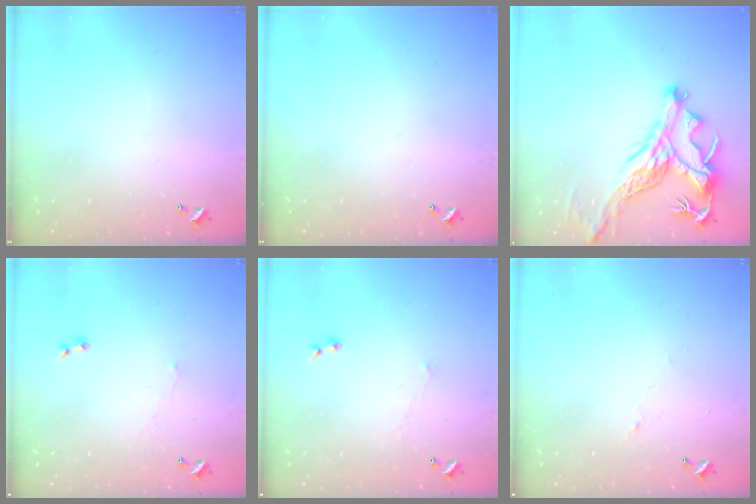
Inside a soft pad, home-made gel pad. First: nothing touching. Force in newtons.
{"total": 0.0}
{"total": 6.1, "press": 5.8, "slide": 1.8}
{"total": 1.6, "press": 1.5, "slide": 0.6}
{"total": 1.6, "press": 1.5, "slide": 0.6}
{"total": 1.2, "press": 1.1, "slide": 0.5}